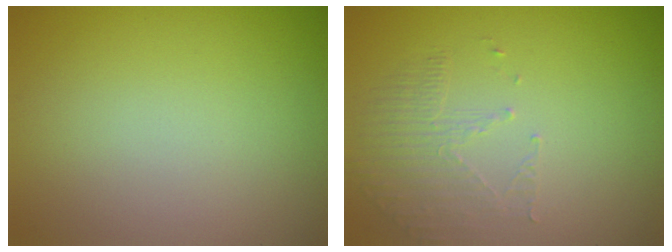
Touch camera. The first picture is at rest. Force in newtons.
{"total": 1.7, "press": 0.9, "slide": 1.4}